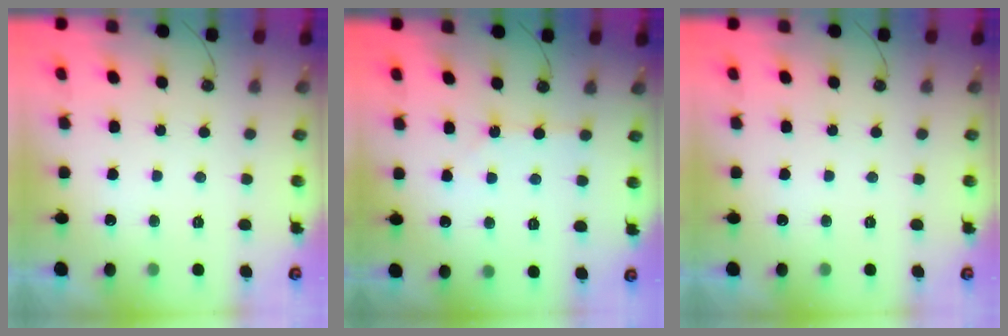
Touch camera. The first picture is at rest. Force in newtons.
{"total": 2.0, "press": 2.0, "slide": 0.4}
{"total": 0.0}